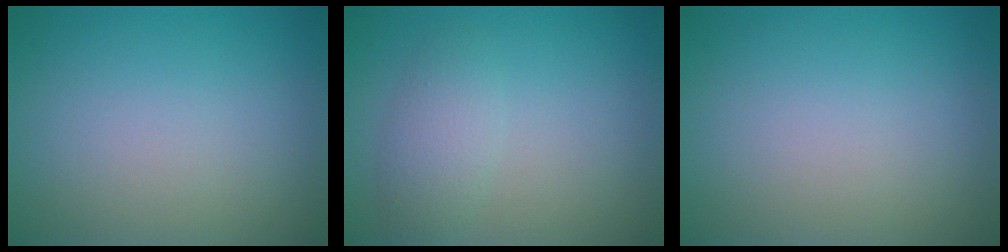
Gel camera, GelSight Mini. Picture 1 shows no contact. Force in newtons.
{"total": 2.4, "press": 2.4, "slide": 0.1}
{"total": 0.0}